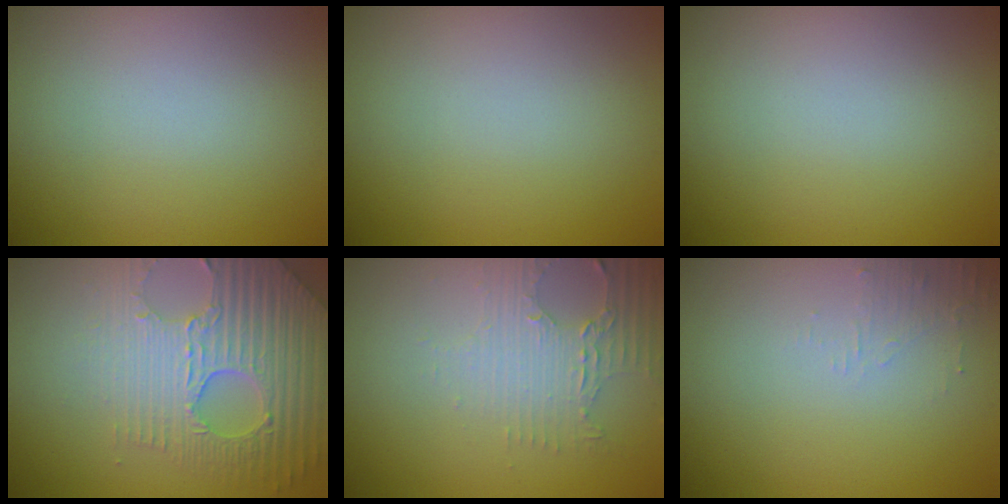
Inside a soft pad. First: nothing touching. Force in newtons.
{"total": 0.0}
{"total": 0.0}
{"total": 7.0, "press": 5.2, "slide": 4.7}
{"total": 2.9, "press": 2.5, "slide": 1.5}
{"total": 1.3, "press": 1.2, "slide": 0.3}